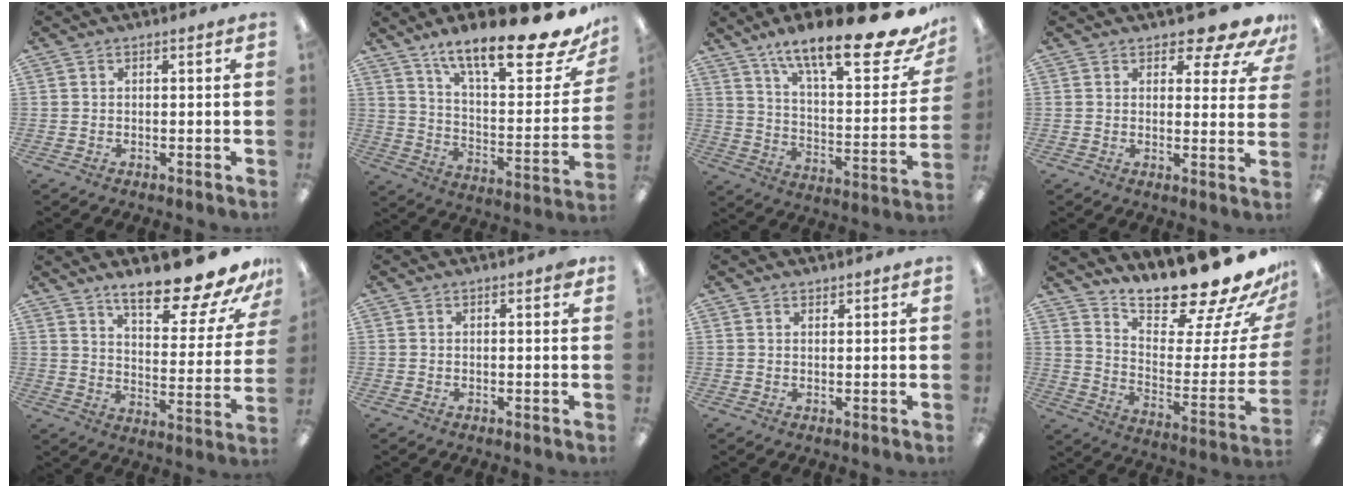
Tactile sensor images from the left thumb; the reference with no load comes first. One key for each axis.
{"total": 21.6, "fx": 16.6, "fy": 4.8, "fz": 12.8, "tx": -0.193, "ty": -0.121, "tz": 0.269}
{"total": 23.0, "fx": 17.0, "fy": 5.6, "fz": 14.4, "tx": -0.215, "ty": -0.110, "tz": 0.274}
{"total": 8.5, "fx": 6.9, "fy": 2.9, "fz": 3.9, "tx": -0.039, "ty": -0.052, "tz": 0.119}
{"total": 18.1, "fx": 14.7, "fy": 4.3, "fz": 9.7, "tx": -0.141, "ty": -0.105, "tz": 0.243}
{"total": 1.0, "fx": 0.5, "fy": 0.4, "fz": 0.7, "tx": -0.008, "ty": 0.000, "tz": 0.007}
{"total": 1.1, "fx": 1.1, "fy": 0.4, "fz": 0.0, "tx": 0.007, "ty": -0.004, "tz": 0.019}
{"total": 20.0, "fx": 18.4, "fy": 3.0, "fz": 7.3, "tx": -0.091, "ty": -0.164, "tz": 0.299}